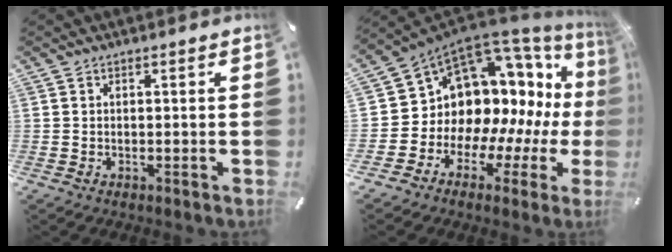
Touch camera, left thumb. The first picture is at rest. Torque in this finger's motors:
{"motor_torque": [0.64, 0.89, 1.19, 0.71, 0.04]}